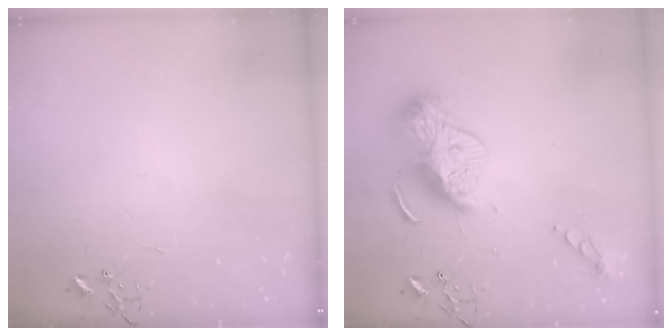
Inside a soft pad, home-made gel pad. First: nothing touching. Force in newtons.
{"total": 16.7, "press": 16.7, "slide": 0.8}